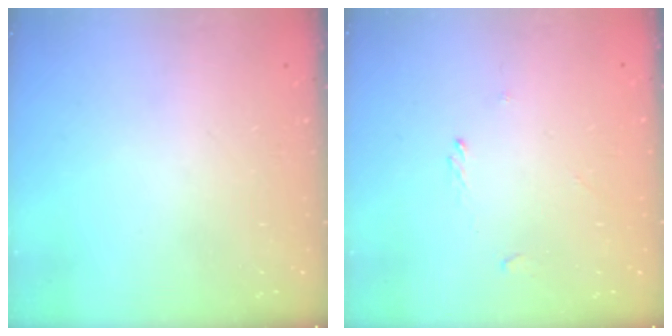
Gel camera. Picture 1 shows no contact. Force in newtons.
{"total": 0.7, "press": 0.5, "slide": 0.4}